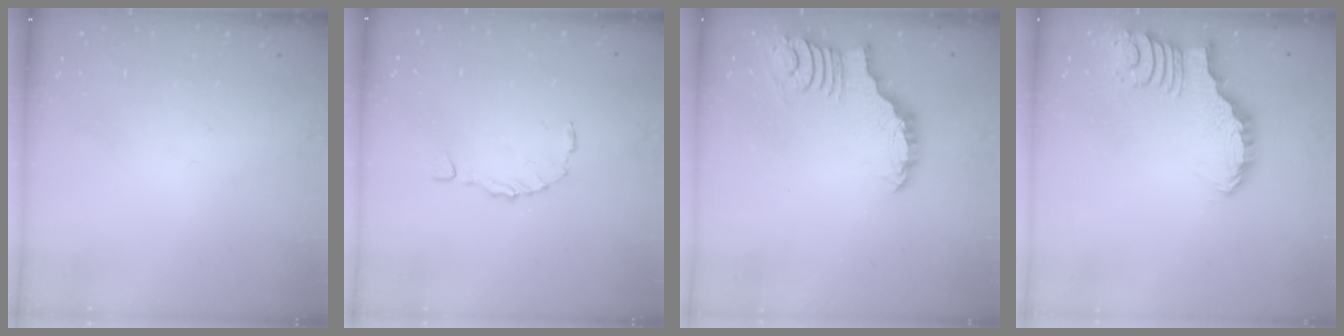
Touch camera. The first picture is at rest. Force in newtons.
{"total": 1.5, "press": 1.4, "slide": 0.3}
{"total": 3.0, "press": 3.0, "slide": 0.0}
{"total": 1.7, "press": 1.6, "slide": 0.4}